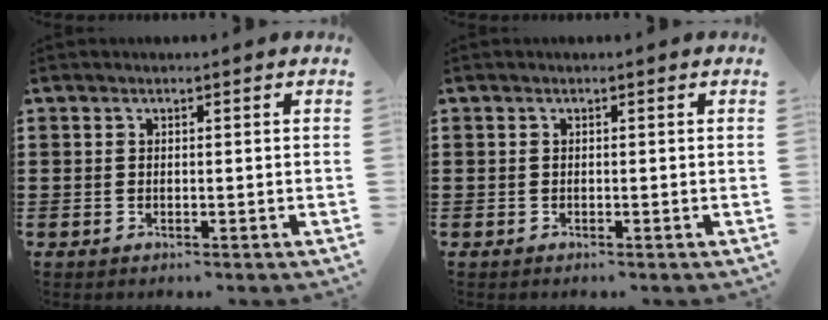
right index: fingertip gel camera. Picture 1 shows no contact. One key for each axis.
{"total": 0.0}